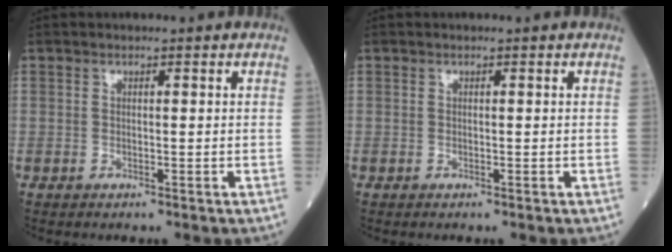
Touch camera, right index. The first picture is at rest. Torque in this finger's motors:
{"motor_torque": [0.03, 0.00, 0.00, -0.01]}